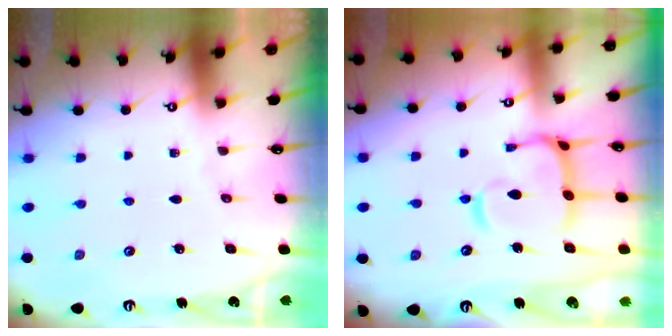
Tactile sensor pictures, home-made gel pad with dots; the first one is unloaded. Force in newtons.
{"total": 10.0, "press": 9.9, "slide": 1.0}